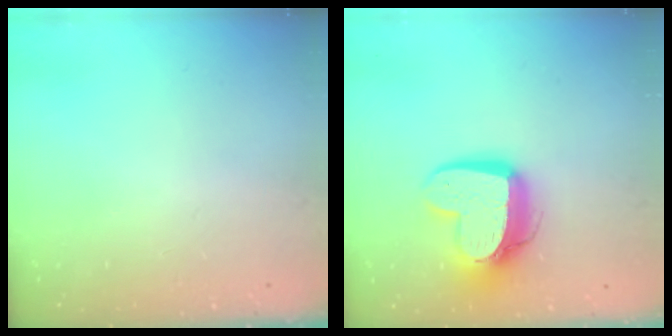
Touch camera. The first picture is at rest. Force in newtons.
{"total": 14.9, "press": 14.9, "slide": 1.1}